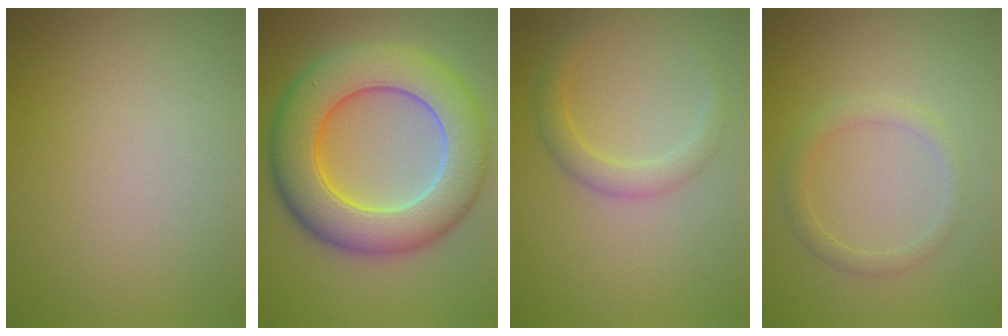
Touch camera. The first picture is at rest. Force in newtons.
{"total": 10.6, "press": 10.6, "slide": 0.8}
{"total": 2.3, "press": 2.2, "slide": 0.1}
{"total": 1.6, "press": 1.6, "slide": 0.0}